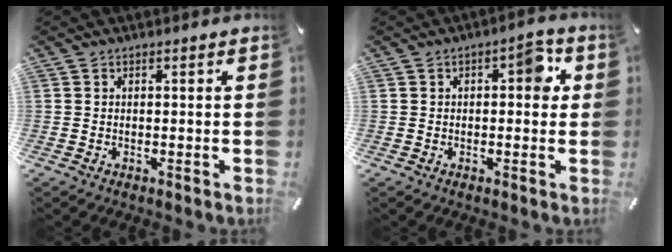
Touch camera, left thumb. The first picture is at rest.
{"total": 6.6, "force": [1.1, 3.2, 5.7], "torque": [-0.062, 0.000, 0.008]}